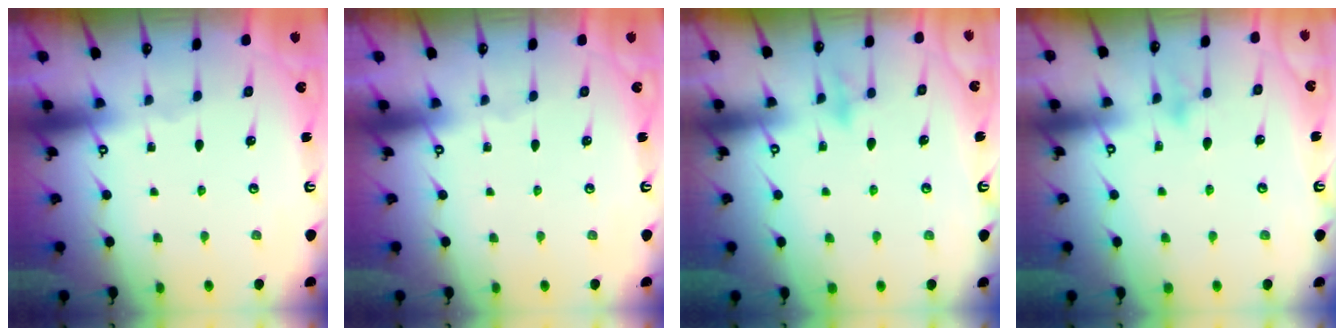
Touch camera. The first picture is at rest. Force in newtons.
{"total": 0.0}
{"total": 8.2, "press": 8.2, "slide": 0.6}
{"total": 7.7, "press": 7.7, "slide": 0.5}